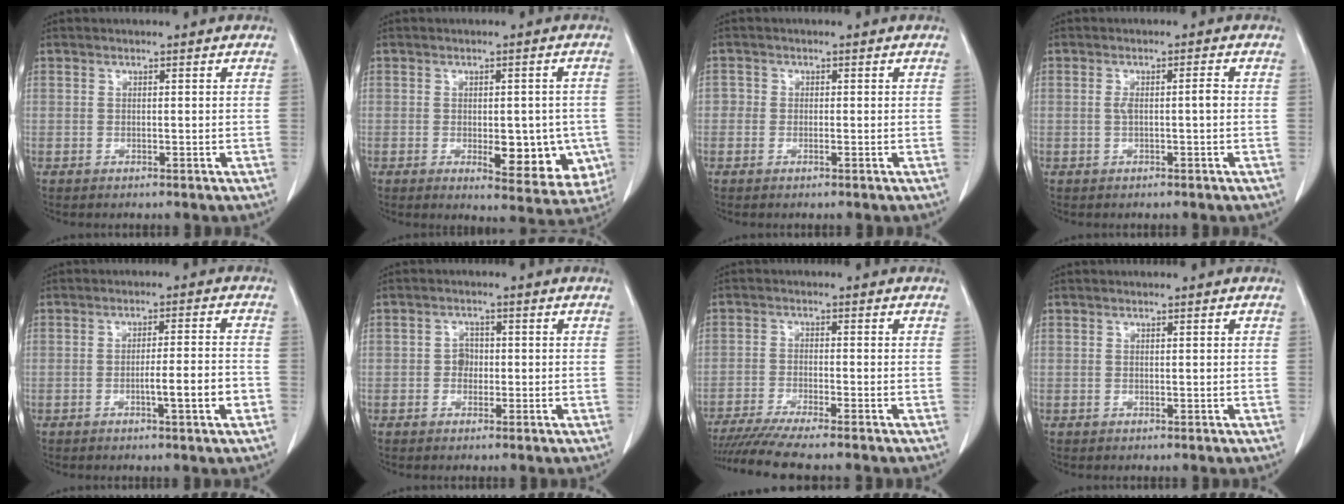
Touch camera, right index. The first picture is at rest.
{"total": 10.3, "force": [-2.5, 4.8, 8.7], "torque": [-0.088, 0.000, -0.021]}
{"total": 1.3, "force": [-0.3, 1.1, 0.8], "torque": [-0.006, 0.002, -0.006]}
{"total": 2.5, "force": [-0.1, 0.3, 2.5], "torque": [-0.048, 0.008, 0.002]}
{"total": 5.8, "force": [-2.1, -0.1, 5.5], "torque": [-0.079, 0.002, -0.027]}
{"total": 2.1, "force": [-0.3, 1.7, 1.1], "torque": [-0.012, 0.007, -0.006]}
{"total": 9.5, "force": [-8.2, -0.9, 4.6], "torque": [-0.061, -0.023, -0.134]}
{"total": 0.0}